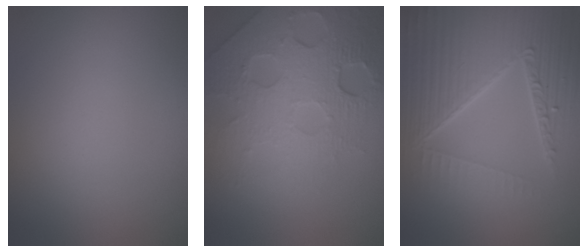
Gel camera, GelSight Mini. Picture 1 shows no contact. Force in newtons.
{"total": 7.9, "press": 5.3, "slide": 5.9}
{"total": 7.5, "press": 5.6, "slide": 5.0}